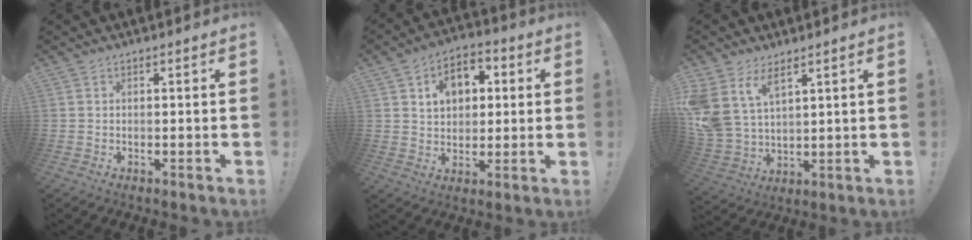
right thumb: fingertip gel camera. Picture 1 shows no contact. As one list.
[{"total": 11.1, "force": [3.8, 8.2, 6.4], "torque": [-0.101, -0.002, 0.074]}, {"total": 10.8, "force": [6.5, 6.4, 5.8], "torque": [-0.135, -0.043, 0.128]}]